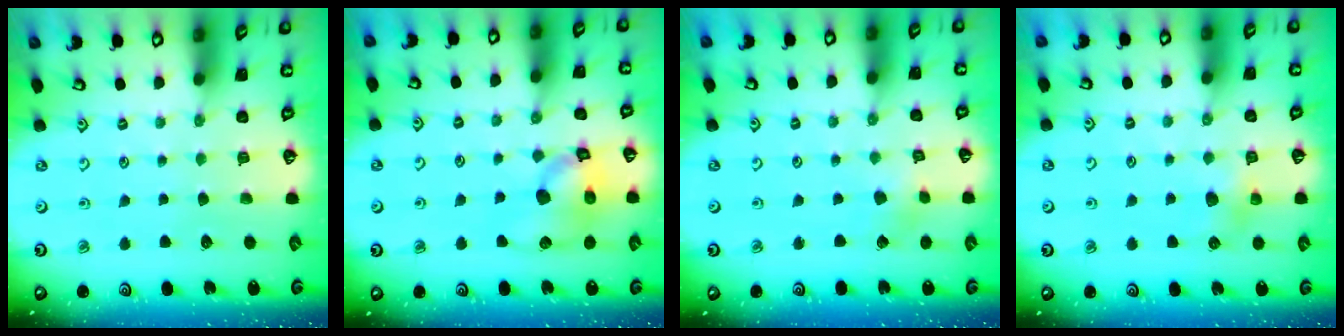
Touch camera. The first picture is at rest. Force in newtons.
{"total": 13.5, "press": 13.4, "slide": 2.0}
{"total": 2.7, "press": 2.7, "slide": 0.3}
{"total": 5.4, "press": 5.3, "slide": 0.5}